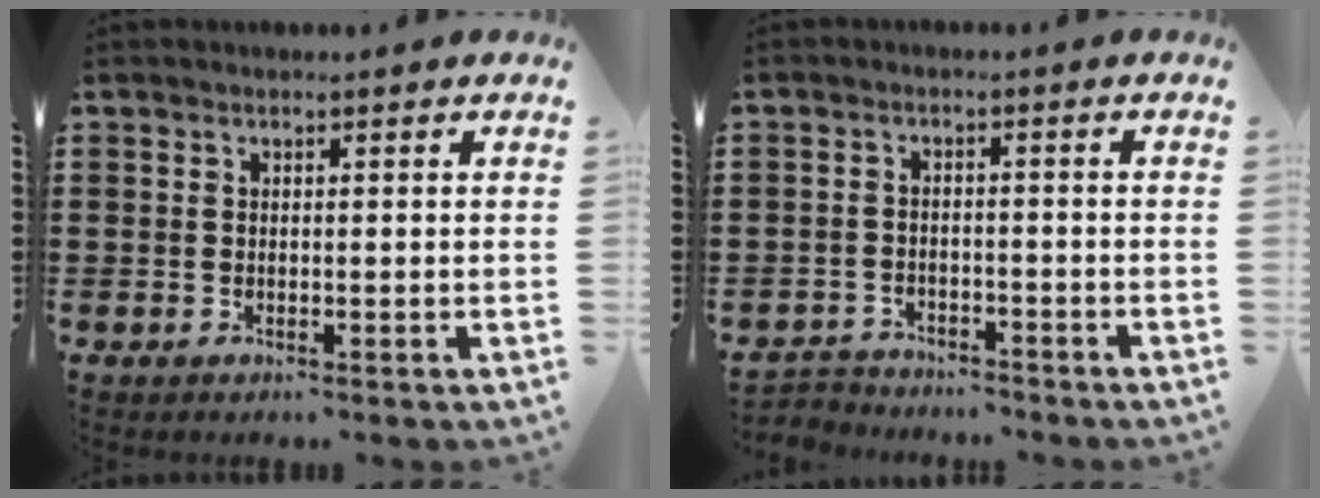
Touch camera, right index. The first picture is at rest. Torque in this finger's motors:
{"motor_torque": [-0.65, 0.12, -1.05, -0.21]}